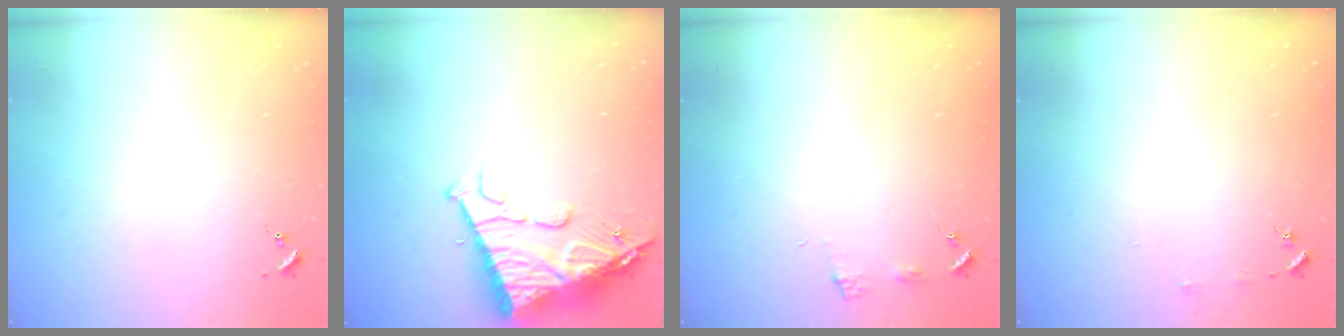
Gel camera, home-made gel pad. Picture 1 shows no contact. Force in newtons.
{"total": 14.9, "press": 14.8, "slide": 1.5}
{"total": 5.1, "press": 5.0, "slide": 0.7}
{"total": 3.0, "press": 3.0, "slide": 0.3}